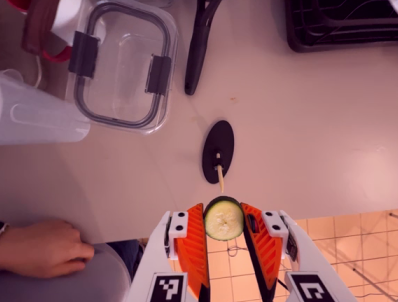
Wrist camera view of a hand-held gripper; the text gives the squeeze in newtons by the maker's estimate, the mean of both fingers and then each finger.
{"total": 5.7, "left": 5.7, "right": 5.8}